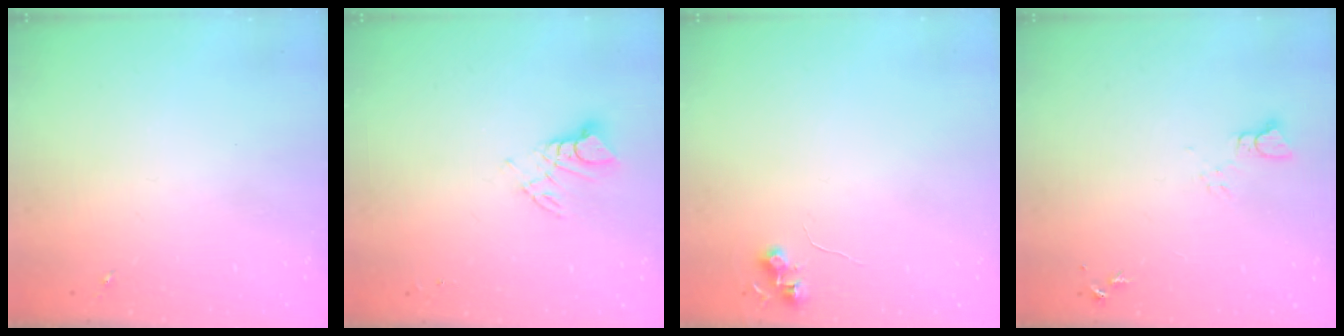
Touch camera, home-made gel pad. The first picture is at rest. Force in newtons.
{"total": 6.2, "press": 6.1, "slide": 0.4}
{"total": 6.0, "press": 5.9, "slide": 0.7}
{"total": 3.5, "press": 3.5, "slide": 0.4}